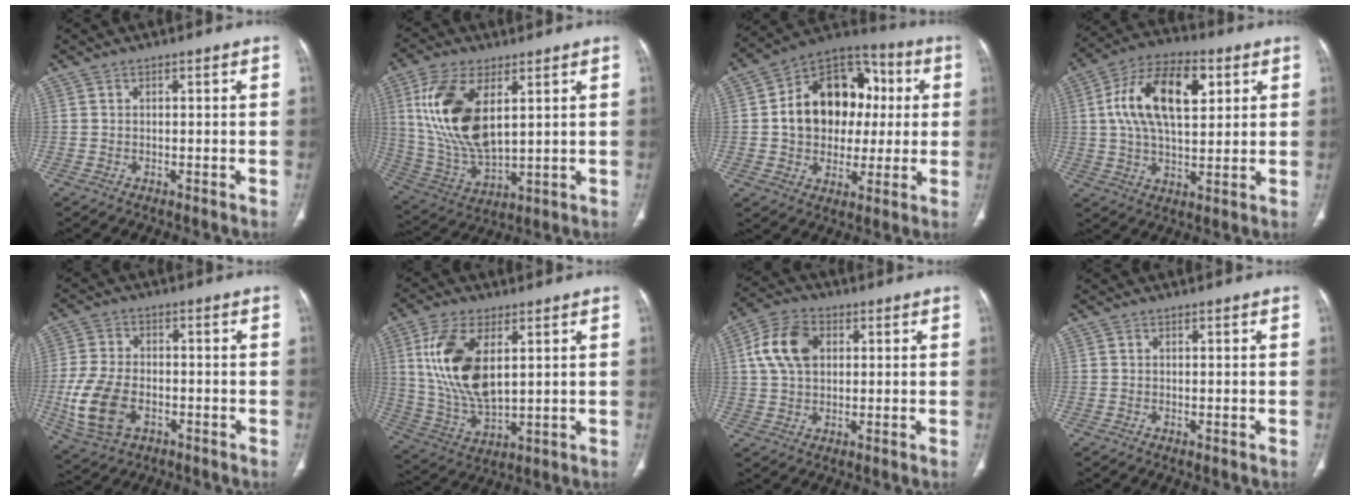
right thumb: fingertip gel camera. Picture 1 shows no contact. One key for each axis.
{"total": 17.5, "fx": 5.1, "fy": 8.7, "fz": 14.3, "tx": -0.287, "ty": -0.022, "tz": 0.109}
{"total": 19.5, "fx": 1.9, "fy": 14.8, "fz": 12.6, "tx": -0.150, "ty": 0.029, "tz": 0.028}
{"total": 17.1, "fx": 4.6, "fy": 8.9, "fz": 13.9, "tx": -0.234, "ty": 0.009, "tz": 0.075}
{"total": 11.5, "fx": -3.2, "fy": 7.4, "fz": 8.3, "tx": -0.176, "ty": 0.006, "tz": -0.055}
{"total": 16.1, "fx": 4.4, "fy": 8.1, "fz": 13.2, "tx": -0.263, "ty": -0.020, "tz": 0.093}
{"total": 10.0, "fx": 2.4, "fy": 6.9, "fz": 6.9, "tx": -0.125, "ty": 0.011, "tz": 0.039}
{"total": 0.0}